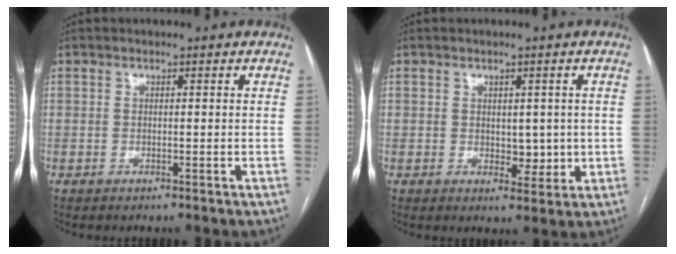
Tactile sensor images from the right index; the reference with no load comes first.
{"total": 3.7, "force": [0.2, 2.4, 2.8], "torque": [-0.032, -0.003, 0.011]}